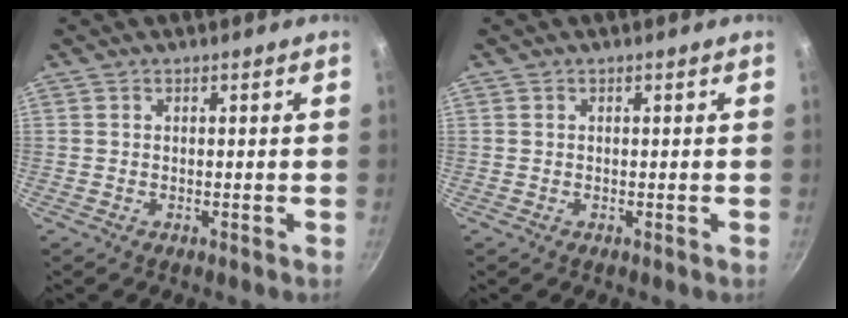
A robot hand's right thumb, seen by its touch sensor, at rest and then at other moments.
{"total": 0.0}